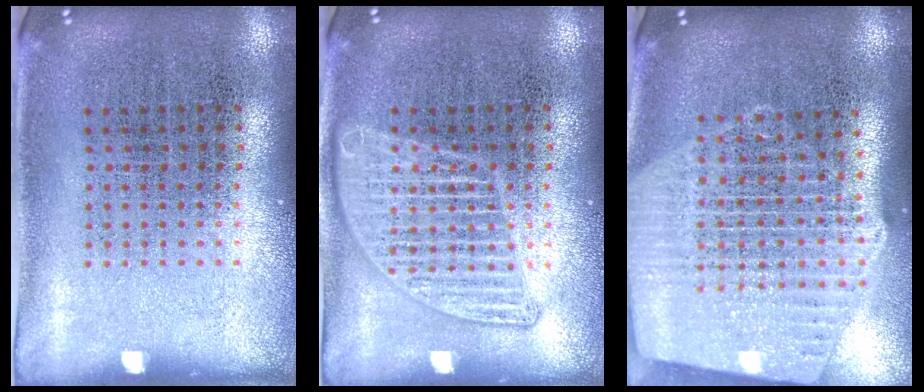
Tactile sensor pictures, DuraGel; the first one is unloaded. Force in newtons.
{"total": 2.5, "press": 2.5, "slide": 0.2}
{"total": 2.6, "press": 2.2, "slide": 1.4}